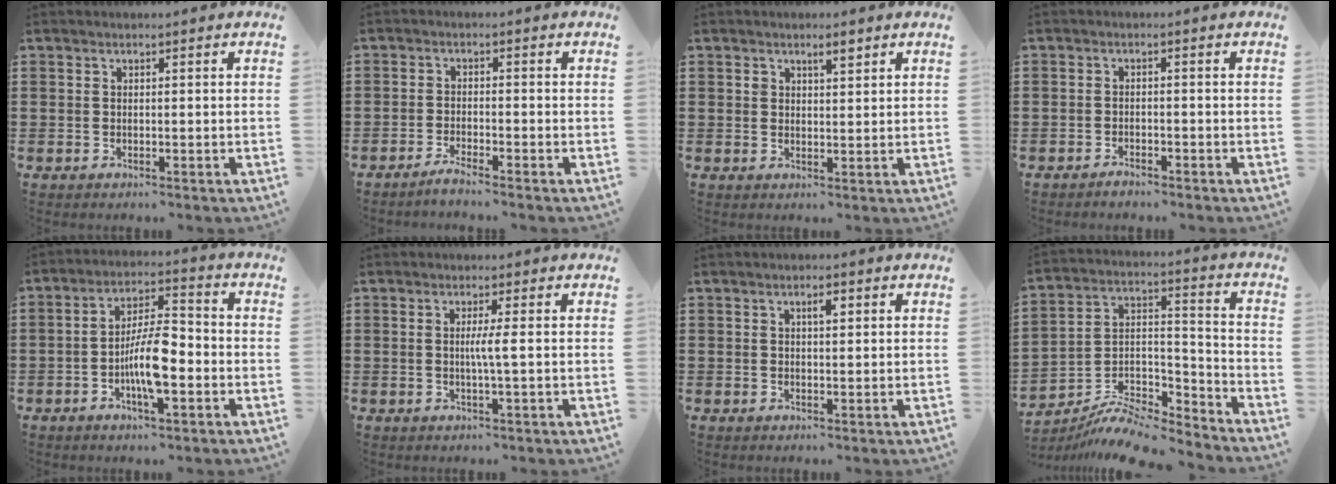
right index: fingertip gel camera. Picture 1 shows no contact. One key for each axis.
{"total": 2.0, "fx": -1.9, "fy": -0.3, "fz": 0.6, "tx": -0.010, "ty": 0.001, "tz": -0.036}
{"total": 2.3, "fx": 1.5, "fy": 0.9, "fz": 1.5, "tx": -0.017, "ty": -0.003, "tz": 0.023}
{"total": 1.4, "fx": -1.4, "fy": 0.2, "fz": 0.1, "tx": -0.006, "ty": 0.001, "tz": -0.029}
{"total": 8.7, "fx": -2.6, "fy": 2.6, "fz": 7.8, "tx": -0.159, "ty": -0.001, "tz": -0.052}
{"total": 2.8, "fx": 0.0, "fy": -0.4, "fz": 2.7, "tx": -0.051, "ty": -0.006, "tz": -0.004}
{"total": 1.8, "fx": 0.7, "fy": 0.6, "fz": 1.6, "tx": -0.025, "ty": 0.004, "tz": 0.007}
{"total": 8.6, "fx": -7.9, "fy": 2.4, "fz": 2.3, "tx": -0.045, "ty": 0.015, "tz": -0.156}